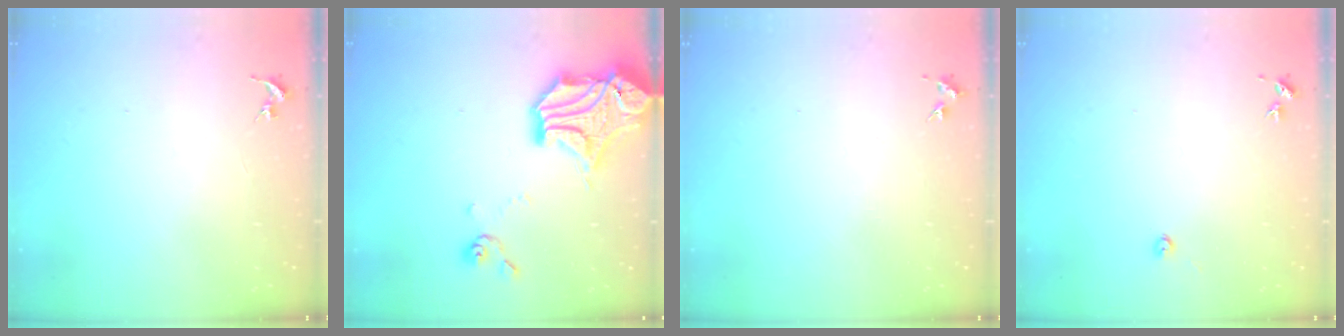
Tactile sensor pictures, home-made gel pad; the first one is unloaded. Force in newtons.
{"total": 20.2, "press": 20.0, "slide": 2.5}
{"total": 4.3, "press": 4.3, "slide": 0.6}
{"total": 2.2, "press": 2.2, "slide": 0.3}